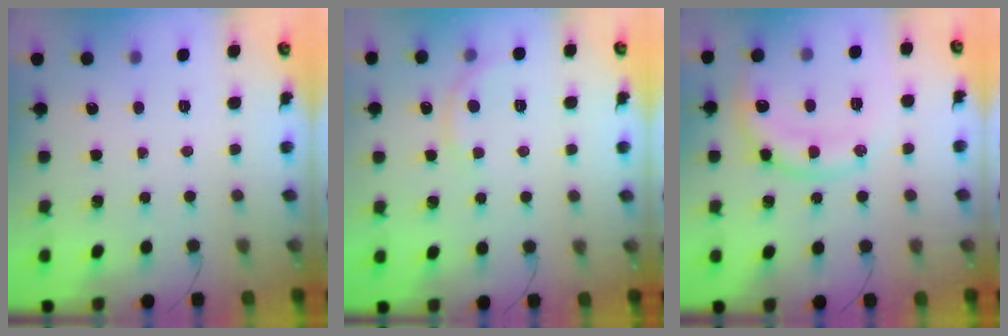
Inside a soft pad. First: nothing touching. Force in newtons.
{"total": 3.9, "press": 3.7, "slide": 1.2}
{"total": 13.7, "press": 13.6, "slide": 1.4}